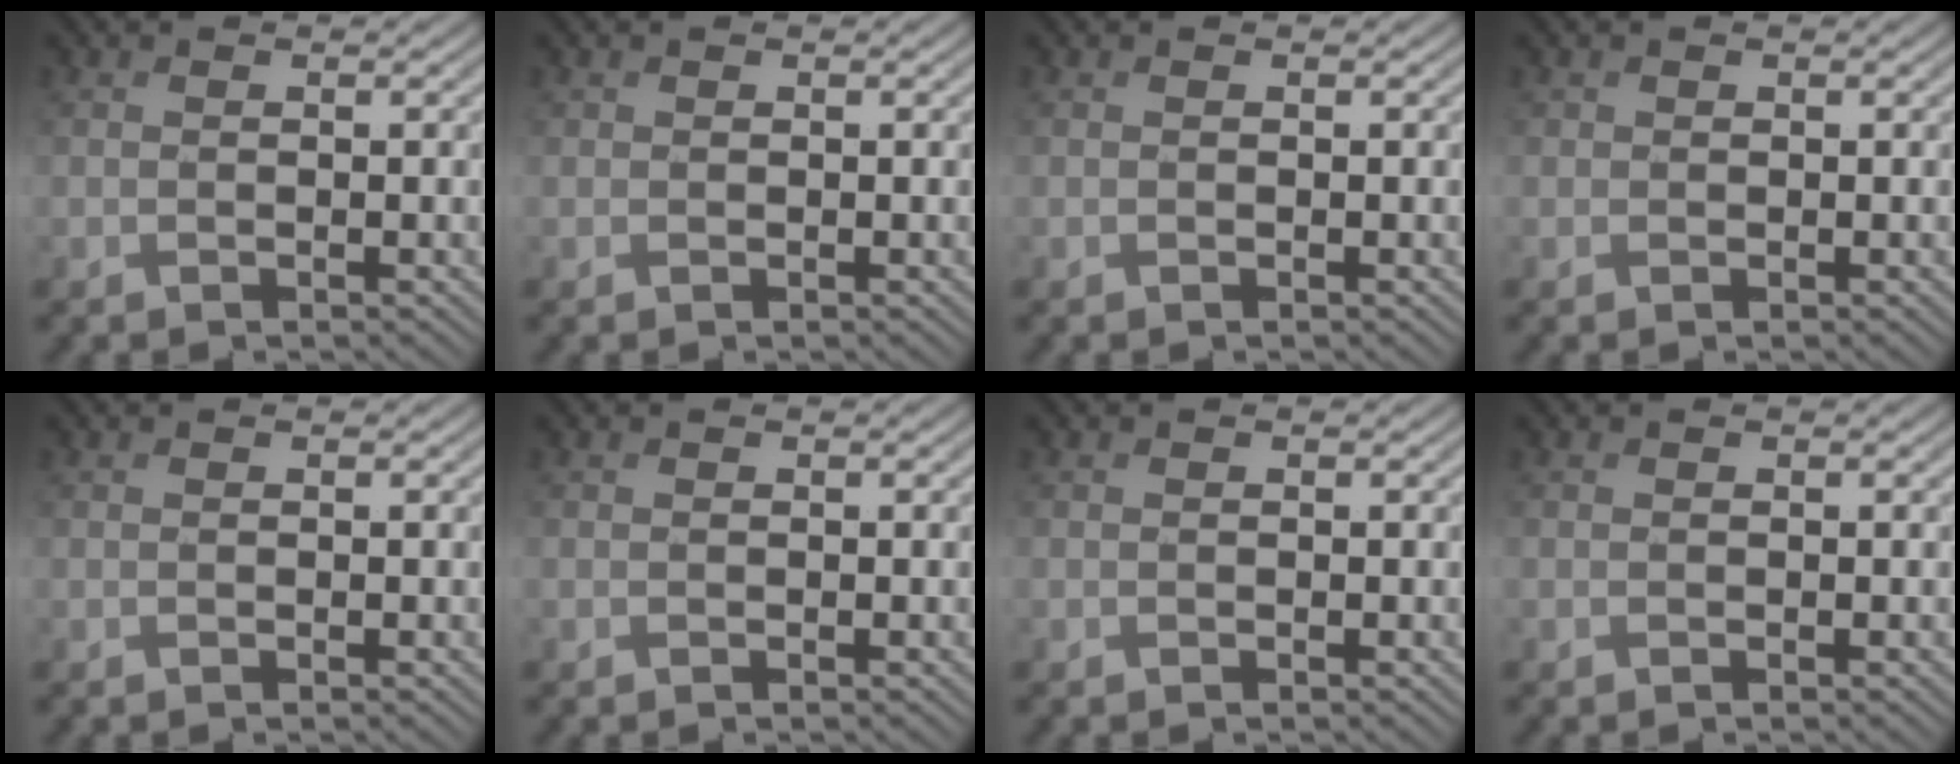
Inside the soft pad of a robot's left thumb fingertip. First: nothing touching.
{"total": 0.6, "force": [0.3, 0.5, 0.1], "torque": [-0.004, 0.000, 0.004]}
{"total": 0.0}
{"total": 0.9, "force": [0.3, 0.8, 0.2], "torque": [-0.006, -0.001, 0.003]}
{"total": 0.0}
{"total": 0.0}
{"total": 0.0}
{"total": 0.0}